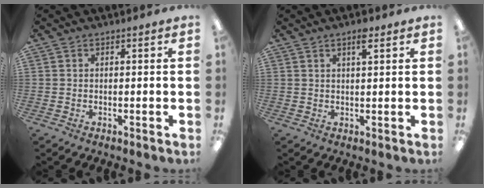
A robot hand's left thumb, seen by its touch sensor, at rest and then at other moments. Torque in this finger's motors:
{"motor_torque": [-0.31, -0.31, 0.05, 0.03, 0.07]}